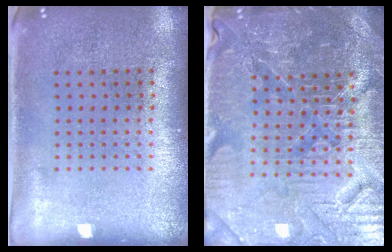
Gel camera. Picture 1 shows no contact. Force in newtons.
{"total": 5.4, "press": 5.1, "slide": 1.8}